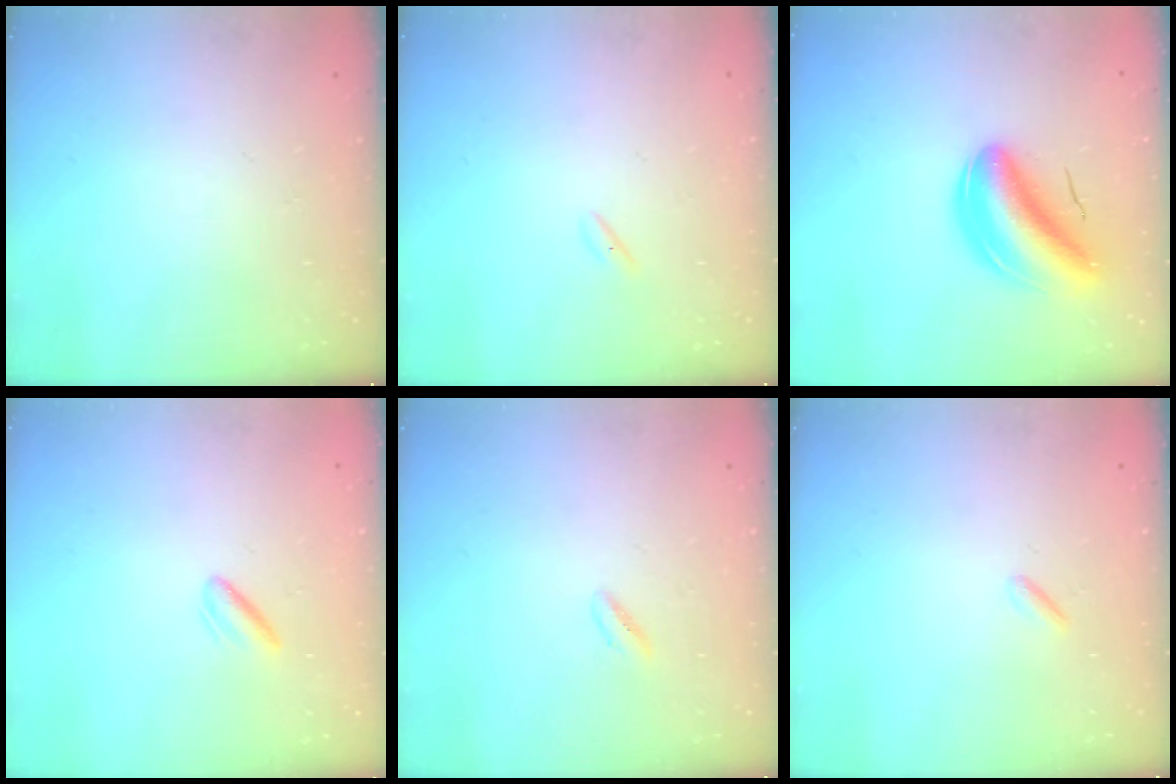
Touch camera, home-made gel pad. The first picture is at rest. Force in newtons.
{"total": 1.6, "press": 1.5, "slide": 0.6}
{"total": 9.2, "press": 8.8, "slide": 2.9}
{"total": 3.0, "press": 2.7, "slide": 1.3}
{"total": 1.1, "press": 0.9, "slide": 0.5}
{"total": 0.9, "press": 0.8, "slide": 0.4}